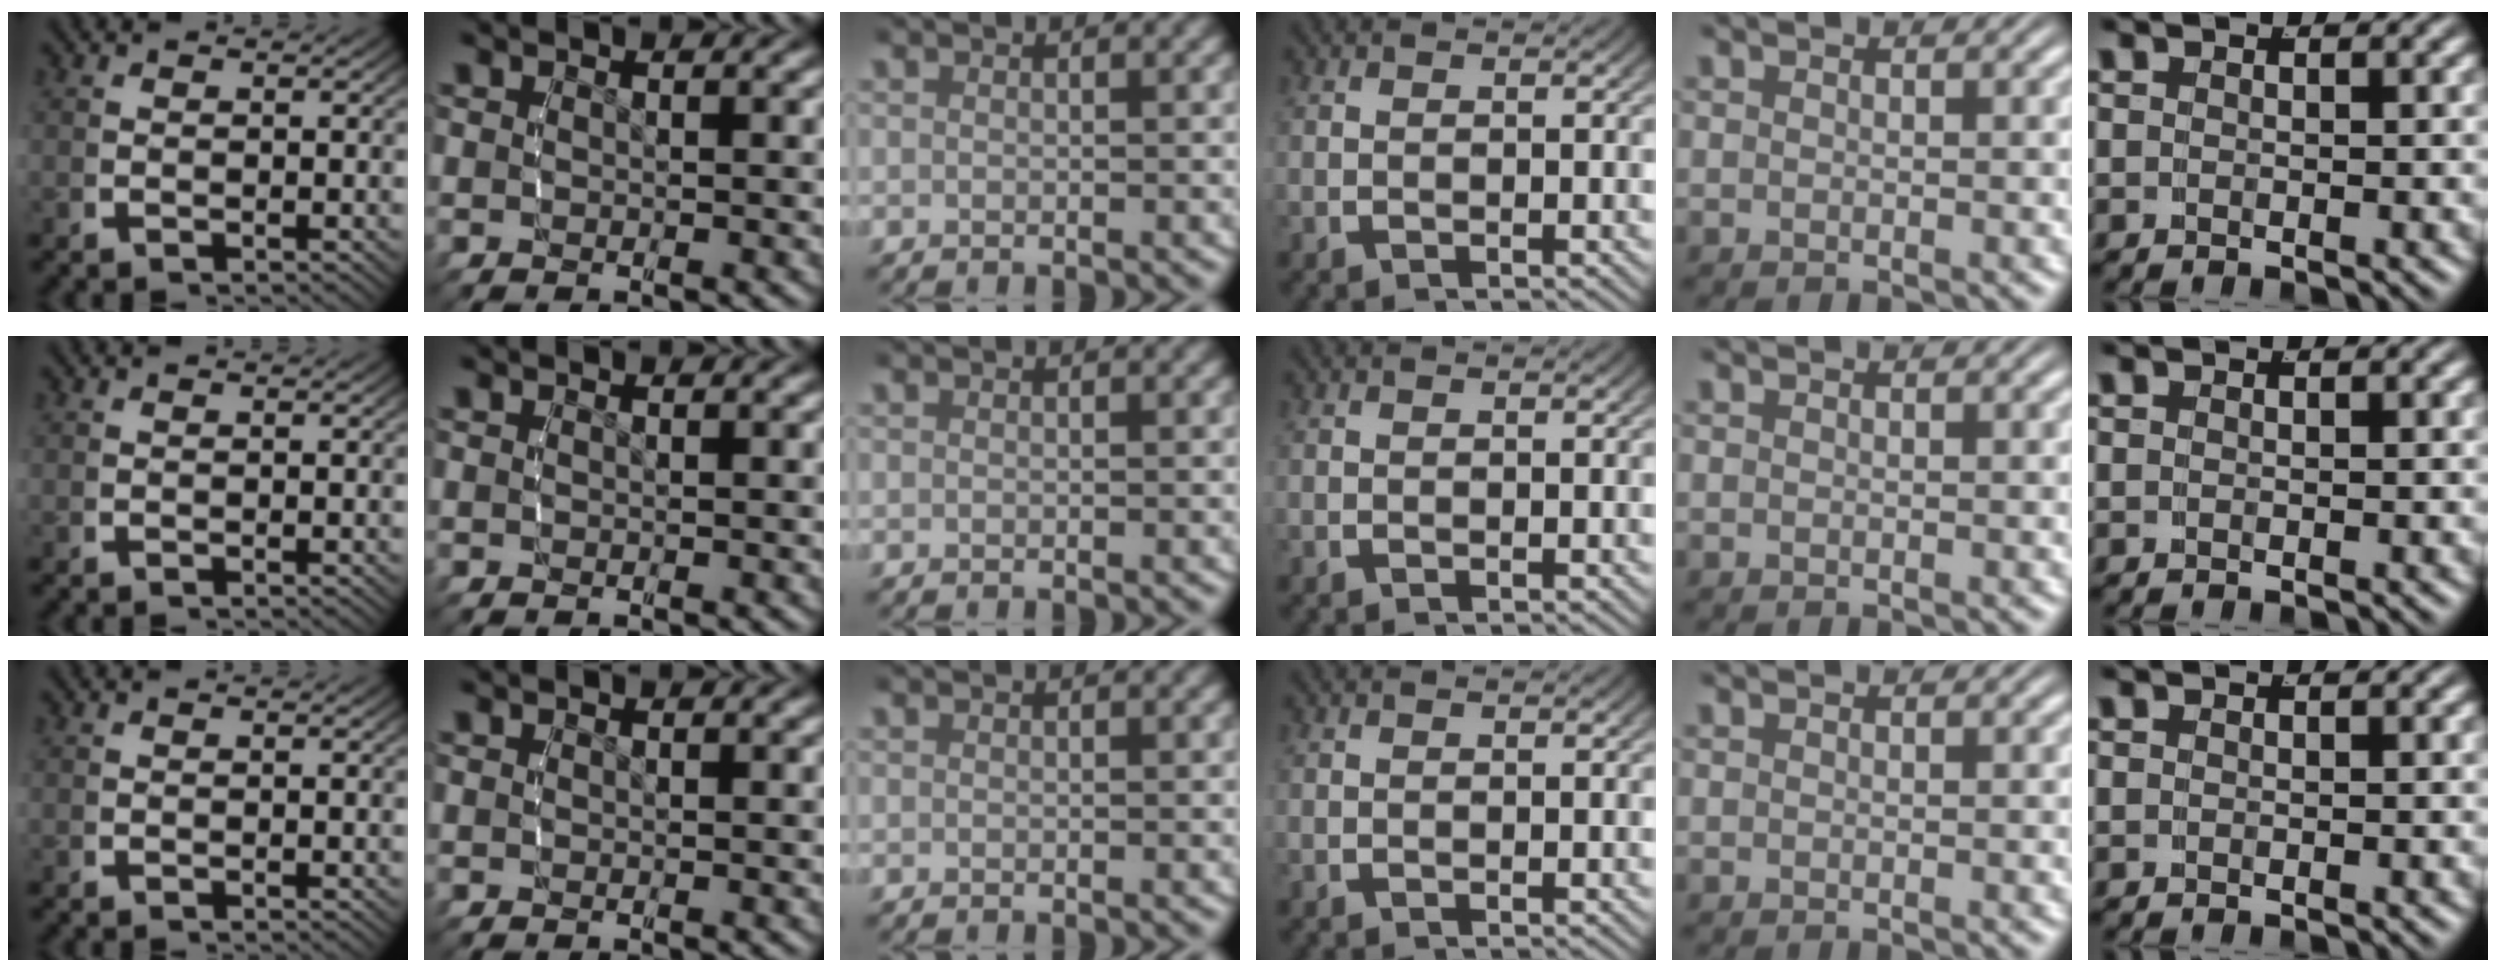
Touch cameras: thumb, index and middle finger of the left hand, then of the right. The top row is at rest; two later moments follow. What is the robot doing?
{"motion": "reach", "object": "router"}